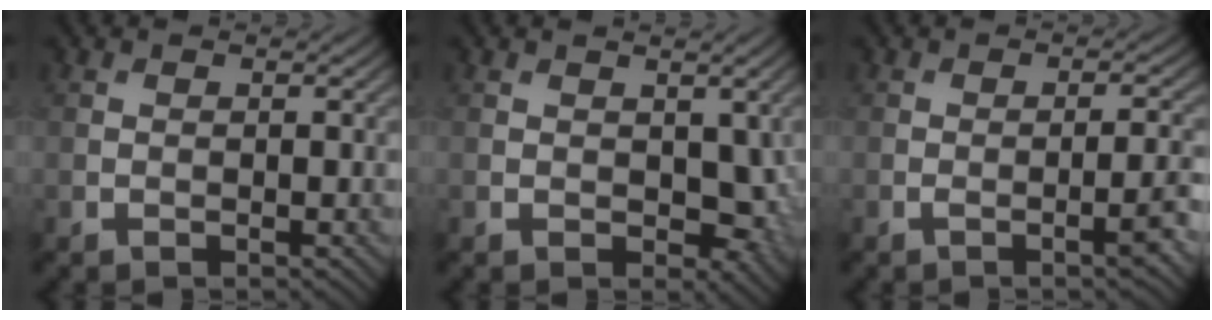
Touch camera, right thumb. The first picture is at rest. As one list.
[{"total": 3.7, "force": [0.2, 2.4, 2.8], "torque": [-0.042, -0.012, 0.009]}, {"total": 3.7, "force": [-1.2, 0.9, 3.4], "torque": [-0.047, 0.006, -0.022]}]